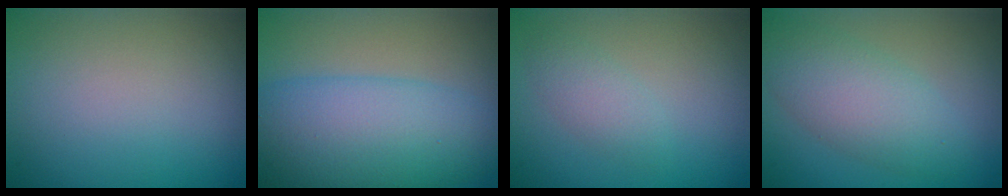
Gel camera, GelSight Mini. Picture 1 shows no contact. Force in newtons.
{"total": 9.2, "press": 9.2, "slide": 0.2}
{"total": 1.8, "press": 1.8, "slide": 0.1}
{"total": 4.8, "press": 4.8, "slide": 0.3}